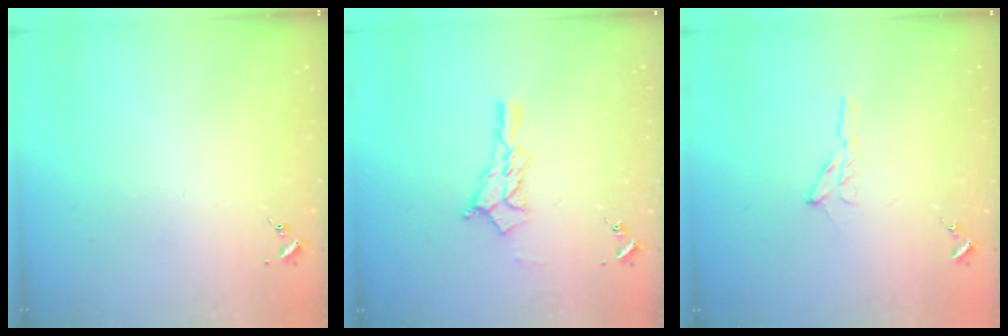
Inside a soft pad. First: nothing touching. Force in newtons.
{"total": 11.9, "press": 11.9, "slide": 0.9}
{"total": 5.8, "press": 5.8, "slide": 0.6}